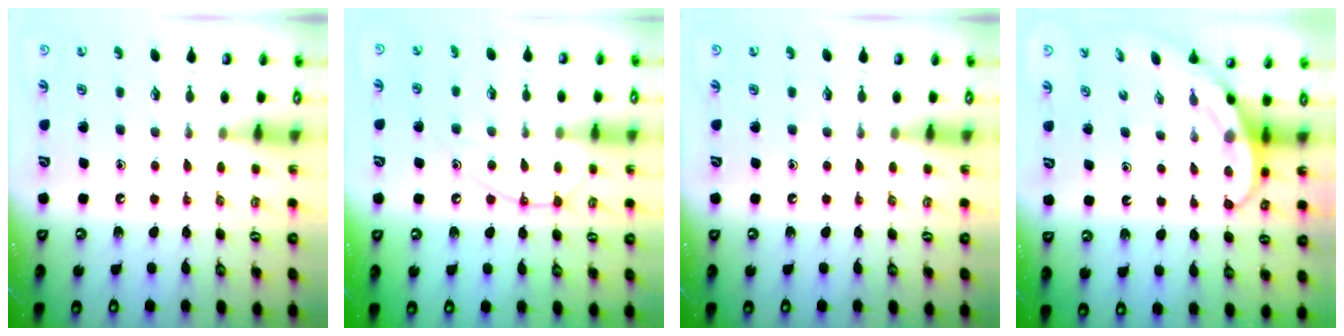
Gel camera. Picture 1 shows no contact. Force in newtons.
{"total": 10.1, "press": 10.1, "slide": 0.9}
{"total": 0.0}
{"total": 4.0, "press": 3.9, "slide": 0.4}